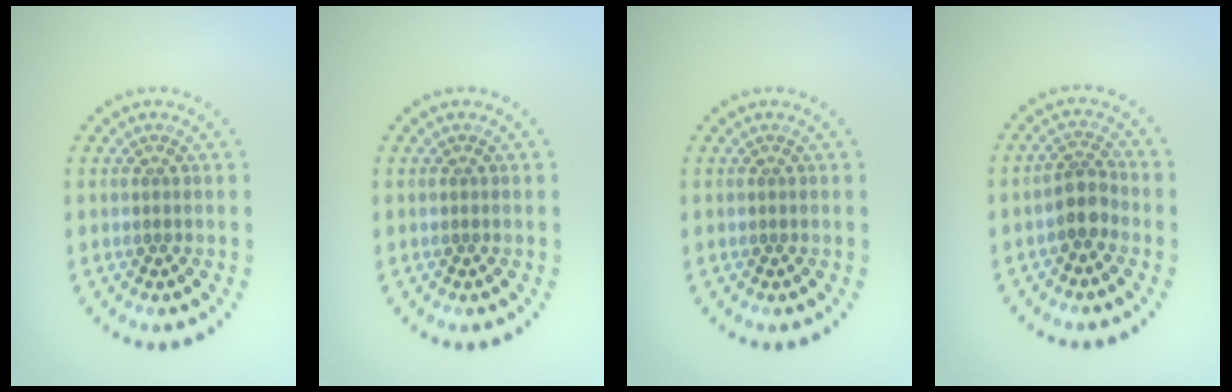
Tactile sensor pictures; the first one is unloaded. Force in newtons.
{"total": 0.0}
{"total": 0.0}
{"total": 2.3, "press": 2.1, "slide": 1.1}